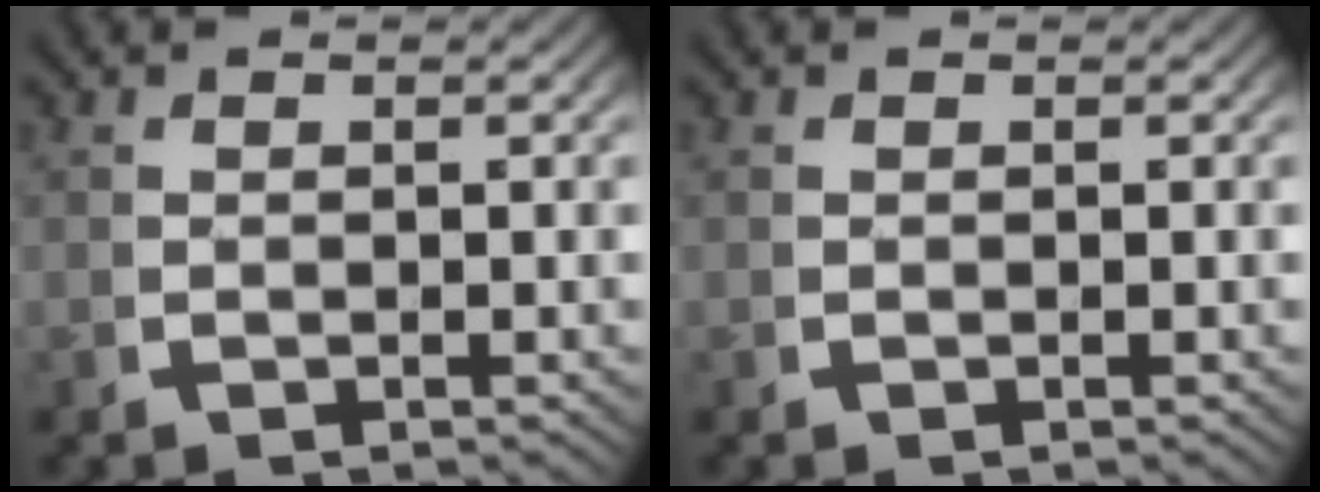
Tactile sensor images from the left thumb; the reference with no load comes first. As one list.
[{"total": 0.0}]